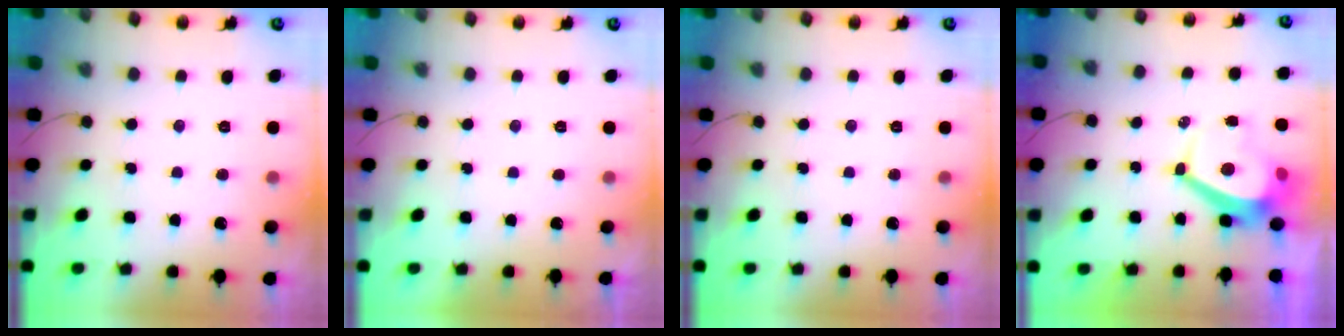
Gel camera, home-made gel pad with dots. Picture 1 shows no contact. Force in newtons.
{"total": 2.3, "press": 2.2, "slide": 0.4}
{"total": 0.0}
{"total": 4.4, "press": 4.3, "slide": 0.4}